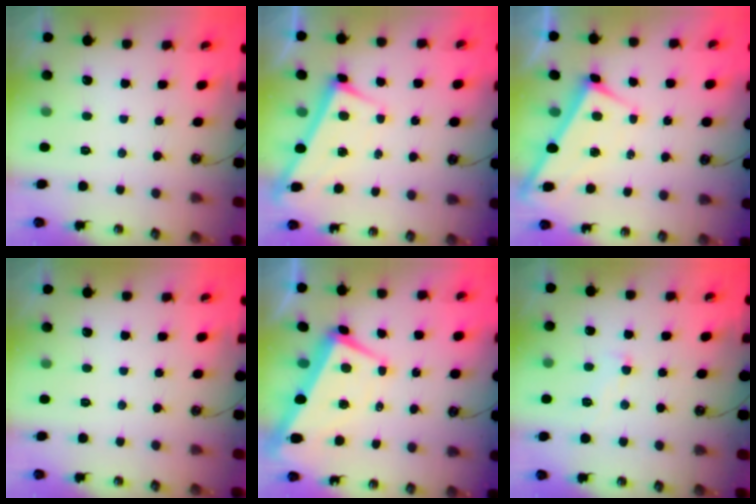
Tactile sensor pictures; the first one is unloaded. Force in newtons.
{"total": 2.9, "press": 2.9, "slide": 0.1}
{"total": 3.0, "press": 3.0, "slide": 0.0}
{"total": 0.0}
{"total": 1.9, "press": 1.5, "slide": 1.2}
{"total": 1.7, "press": 1.7, "slide": 0.5}